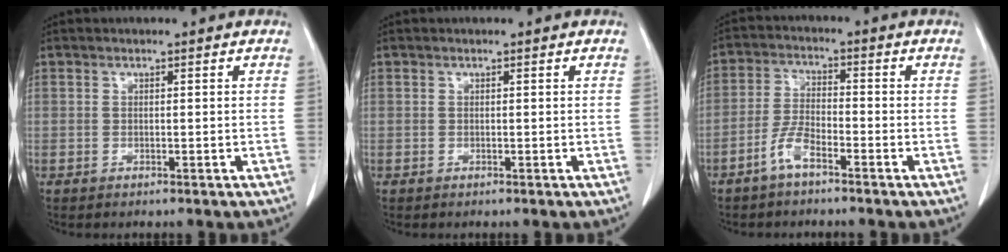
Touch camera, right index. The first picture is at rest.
{"total": 0.0}
{"total": 4.7, "force": [-3.3, 1.0, 3.3], "torque": [-0.074, 0.003, -0.068]}